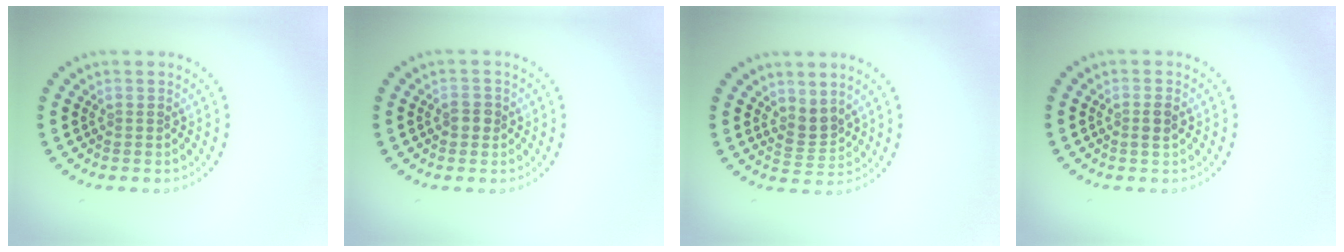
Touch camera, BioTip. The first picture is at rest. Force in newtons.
{"total": 1.4, "press": 1.4, "slide": 0.1}
{"total": 2.2, "press": 1.6, "slide": 1.5}
{"total": 1.2, "press": 1.1, "slide": 0.4}